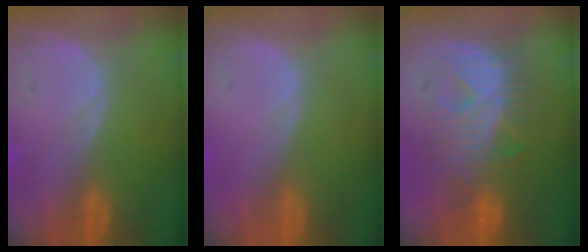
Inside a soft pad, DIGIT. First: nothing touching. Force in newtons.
{"total": 0.0}
{"total": 9.1, "press": 9.1, "slide": 0.5}